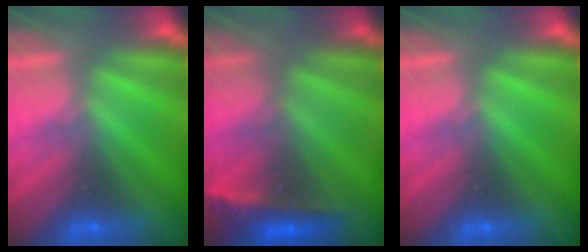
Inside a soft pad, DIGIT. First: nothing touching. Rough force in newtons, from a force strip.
{"total": 2.3}
{"total": 0.0}